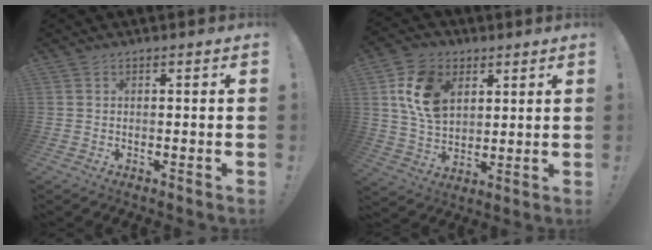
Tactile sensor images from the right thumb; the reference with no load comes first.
{"total": 15.1, "force": [5.6, 11.0, 8.7], "torque": [-0.152, -0.011, 0.109]}